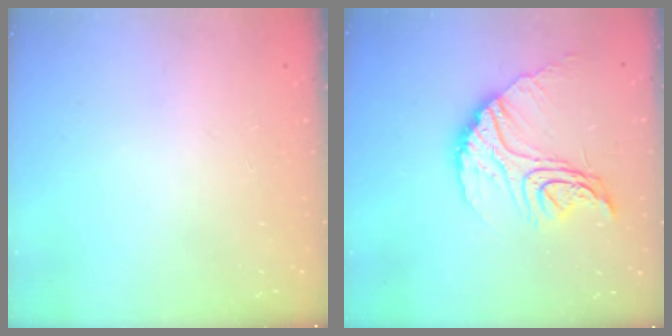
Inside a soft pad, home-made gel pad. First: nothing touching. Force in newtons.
{"total": 16.2, "press": 16.2, "slide": 1.2}